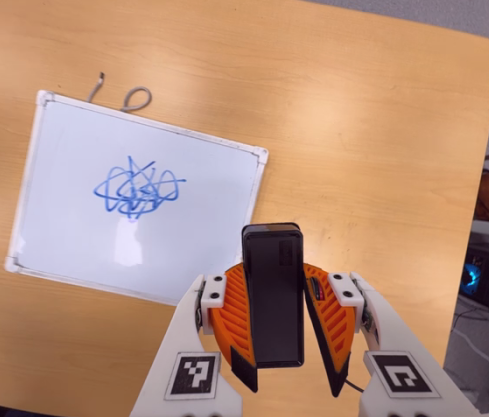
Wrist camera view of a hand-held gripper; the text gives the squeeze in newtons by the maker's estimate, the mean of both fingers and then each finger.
{"total": 6.7, "left": 6.7, "right": 6.7}